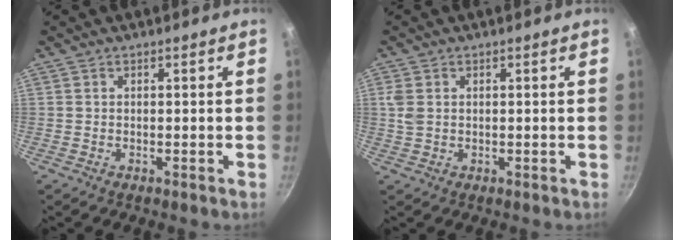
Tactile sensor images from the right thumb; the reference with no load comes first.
{"total": 2.8, "force": [0.6, 2.0, 1.9], "torque": [-0.038, 0.002, 0.014]}